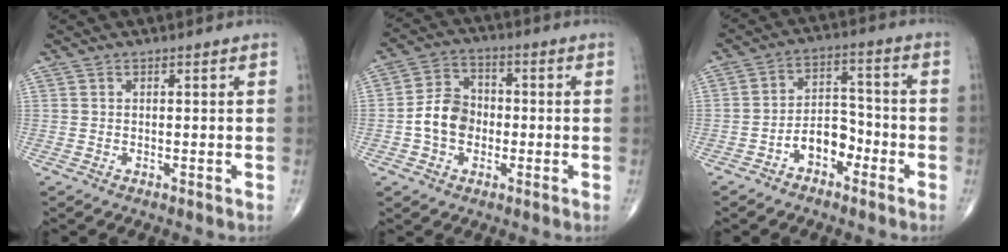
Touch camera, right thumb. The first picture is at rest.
{"total": 8.4, "force": [-1.4, 6.5, 5.1], "torque": [-0.074, 0.027, -0.037]}
{"total": 7.1, "force": [-3.7, 4.5, 4.1], "torque": [-0.043, 0.042, -0.070]}